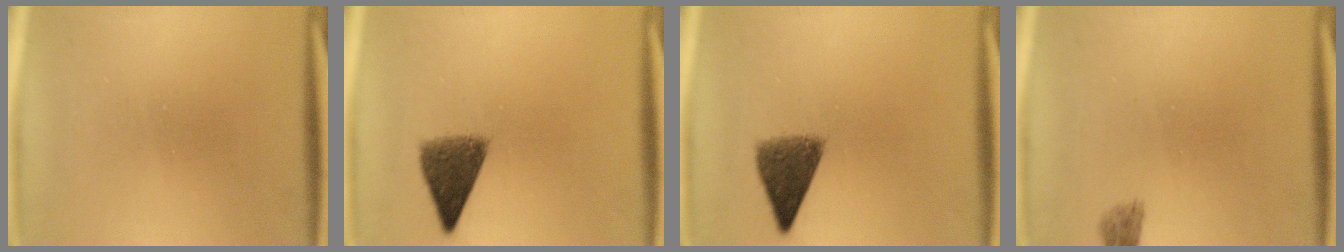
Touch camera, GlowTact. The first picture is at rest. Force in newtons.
{"total": 6.3}
{"total": 6.3}
{"total": 1.6}